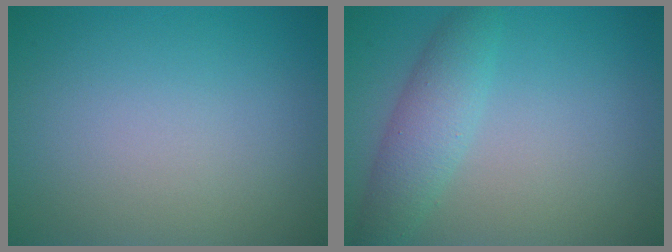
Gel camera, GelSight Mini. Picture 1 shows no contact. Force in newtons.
{"total": 3.5, "press": 3.5, "slide": 0.1}